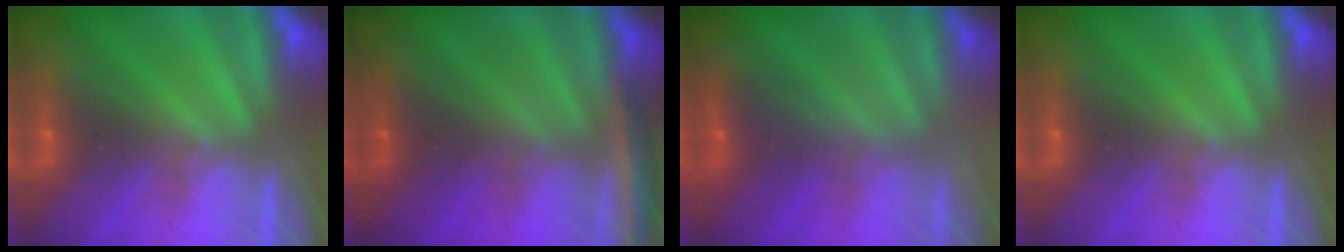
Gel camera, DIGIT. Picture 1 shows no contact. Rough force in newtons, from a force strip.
{"total": 2.0}
{"total": 2.0}
{"total": 0.0}